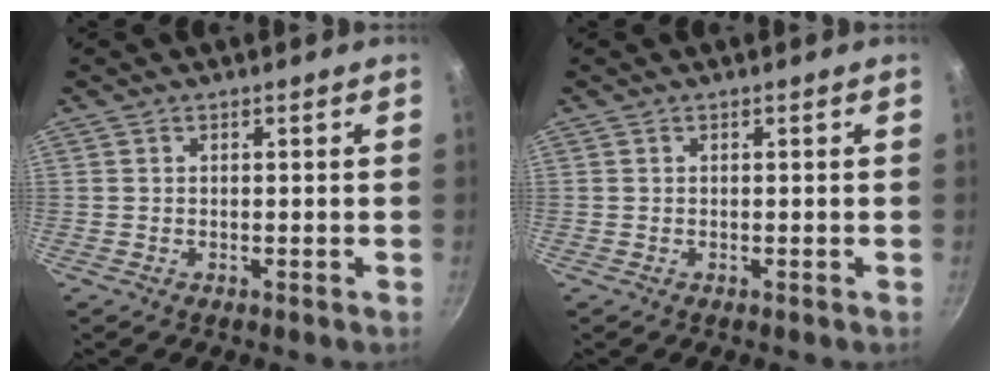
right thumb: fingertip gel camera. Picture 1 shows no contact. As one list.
[{"total": 0.0}]